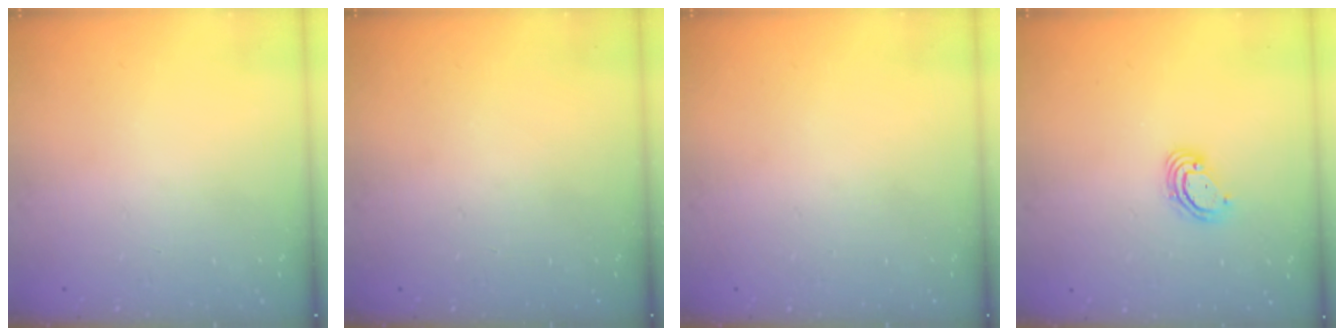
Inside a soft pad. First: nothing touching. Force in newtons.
{"total": 0.0}
{"total": 0.0}
{"total": 4.1, "press": 4.1, "slide": 0.3}